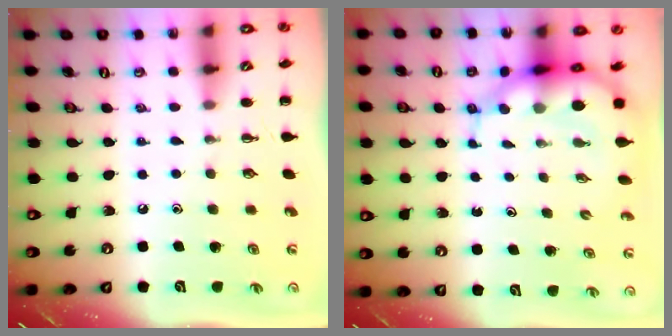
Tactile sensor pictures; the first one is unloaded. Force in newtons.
{"total": 8.1, "press": 7.7, "slide": 2.4}